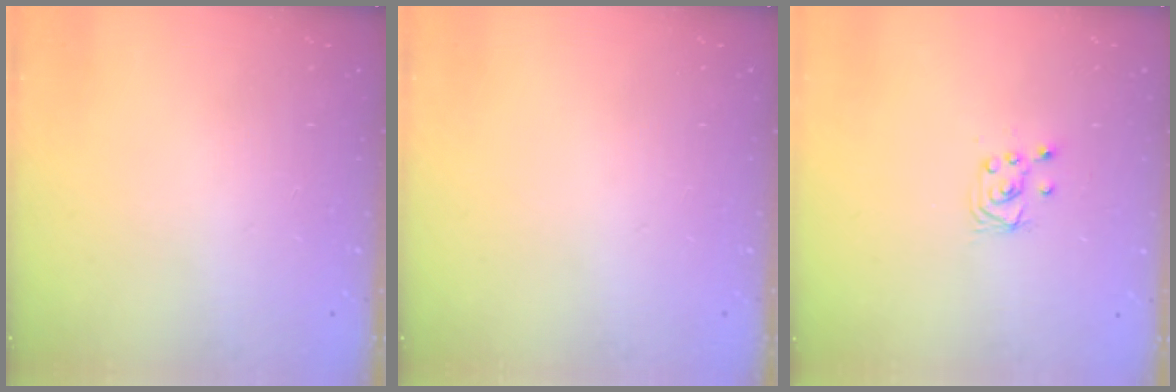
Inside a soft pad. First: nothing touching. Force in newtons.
{"total": 0.0}
{"total": 3.4, "press": 3.4, "slide": 0.3}